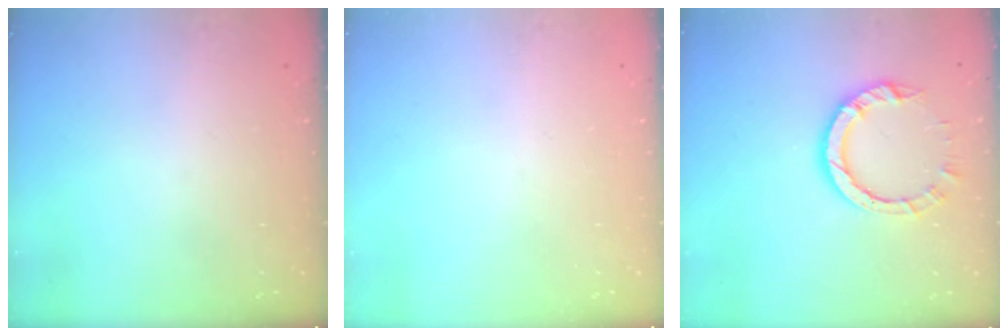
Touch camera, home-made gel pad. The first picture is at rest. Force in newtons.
{"total": 0.0}
{"total": 7.6, "press": 7.6, "slide": 0.8}